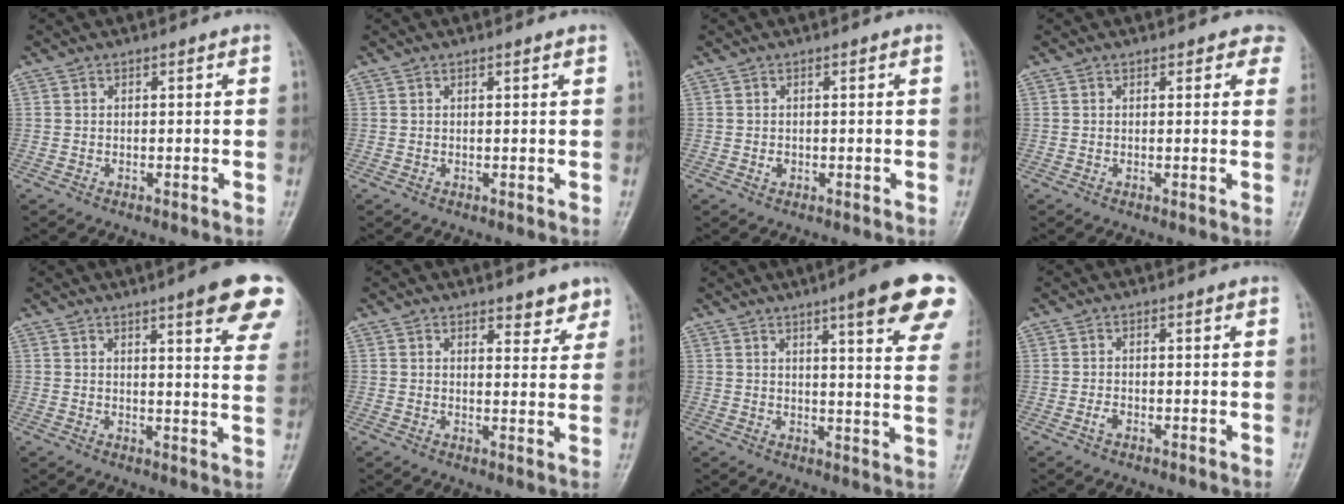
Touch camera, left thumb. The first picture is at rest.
{"total": 0.6, "force": [0.5, -0.1, 0.4], "torque": [-0.010, -0.002, 0.009]}
{"total": 0.8, "force": [-0.1, 0.7, 0.4], "torque": [-0.004, 0.001, -0.002]}
{"total": 3.6, "force": [2.9, 1.9, 1.2], "torque": [0.023, -0.007, 0.016]}
{"total": 14.7, "force": [8.9, 2.5, 11.4], "torque": [-0.120, -0.032, 0.099]}
{"total": 4.7, "force": [3.6, 2.0, 2.2], "torque": [0.002, -0.022, 0.048]}
{"total": 17.6, "force": [10.4, 2.8, 13.9], "torque": [-0.156, -0.033, 0.120]}
{"total": 1.1, "force": [-0.6, 0.7, 0.7], "torque": [-0.016, 0.003, -0.012]}